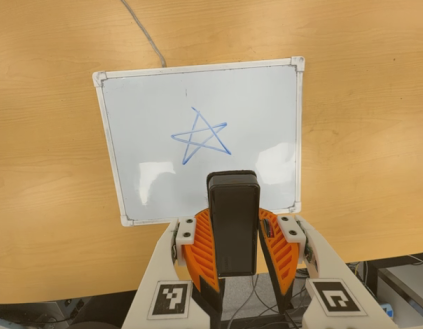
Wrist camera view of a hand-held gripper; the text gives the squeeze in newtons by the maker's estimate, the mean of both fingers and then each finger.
{"total": 8.8, "left": 7.7, "right": 10.0}